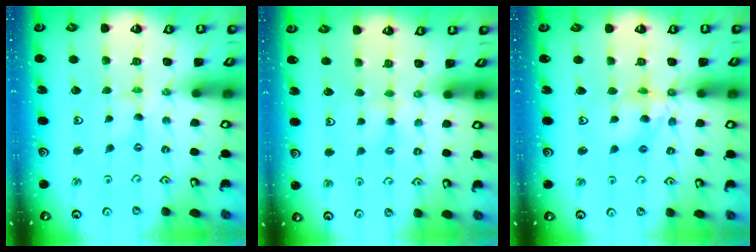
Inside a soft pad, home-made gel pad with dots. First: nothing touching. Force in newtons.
{"total": 2.7, "press": 2.7, "slide": 0.5}
{"total": 9.2, "press": 9.1, "slide": 0.7}